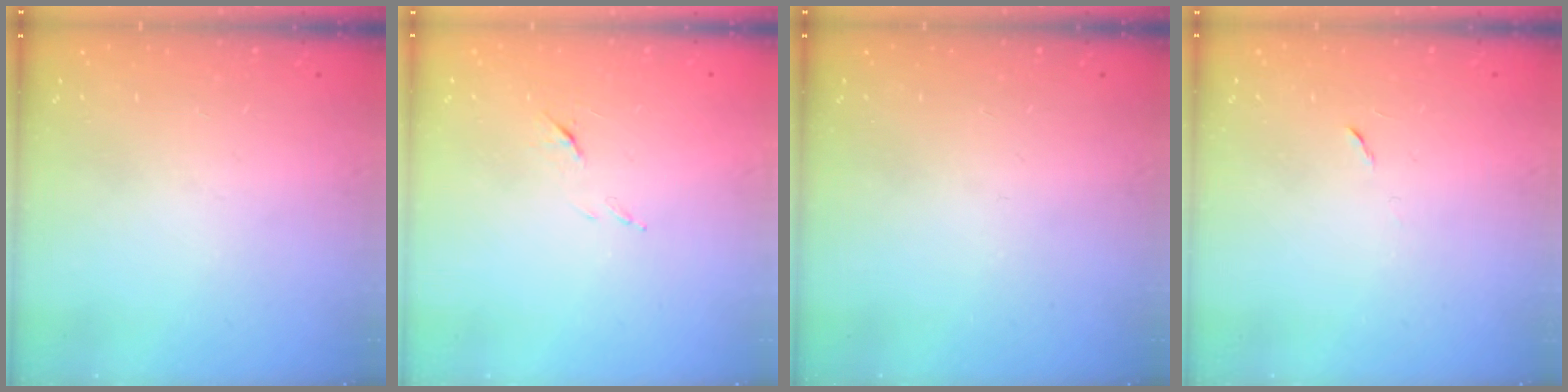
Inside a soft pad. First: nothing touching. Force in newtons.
{"total": 6.1, "press": 6.0, "slide": 0.7}
{"total": 0.0}
{"total": 5.2, "press": 4.8, "slide": 2.1}